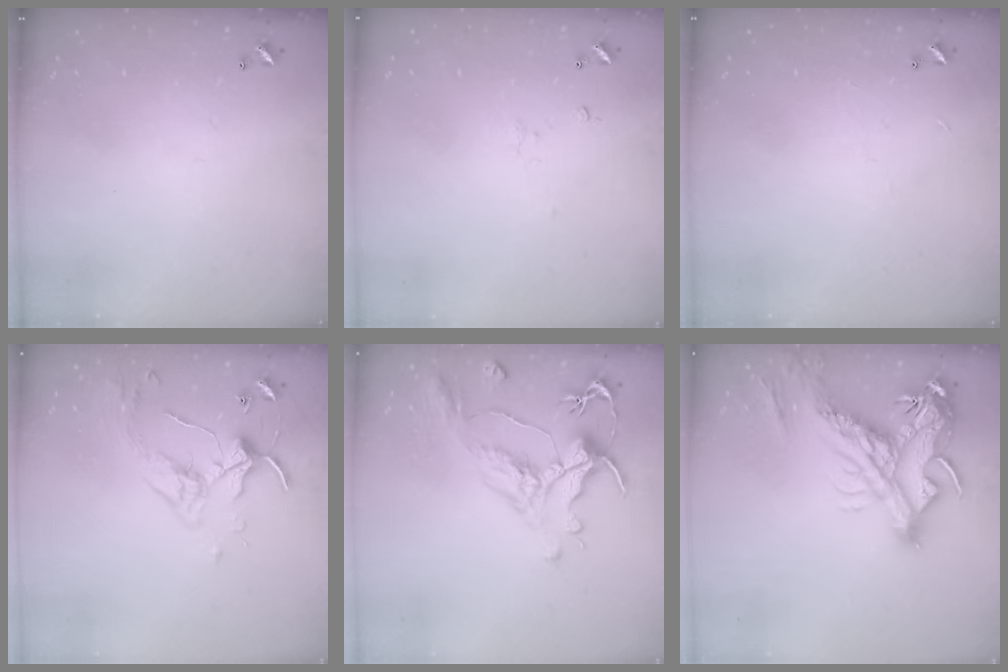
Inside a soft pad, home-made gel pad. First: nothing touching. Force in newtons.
{"total": 1.1, "press": 0.9, "slide": 0.5}
{"total": 4.2, "press": 4.2, "slide": 0.4}
{"total": 3.9, "press": 3.9, "slide": 0.1}
{"total": 1.7, "press": 0.9, "slide": 1.4}
{"total": 15.2, "press": 15.0, "slide": 2.6}